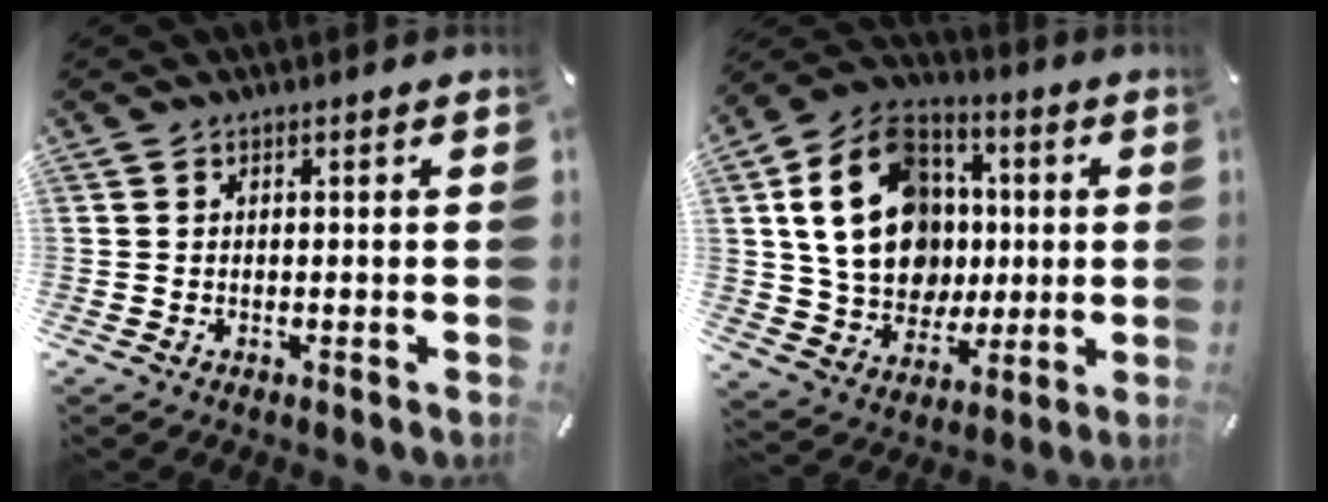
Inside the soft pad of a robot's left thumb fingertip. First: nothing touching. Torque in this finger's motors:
{"motor_torque": [0.95, 2.03, 0.80, -0.01, 0.63]}